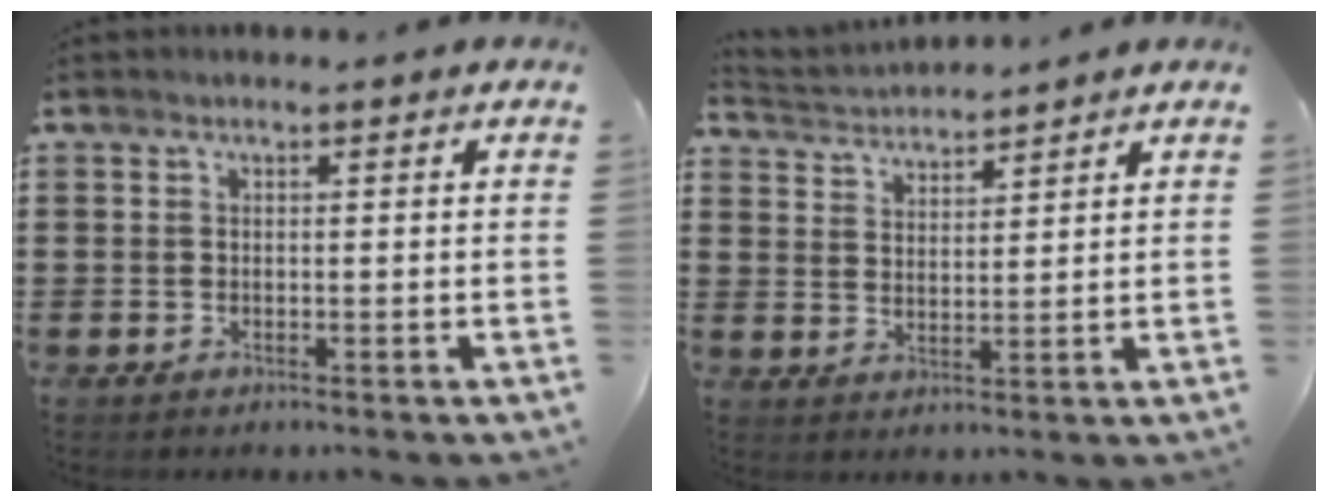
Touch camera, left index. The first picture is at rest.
{"total": 2.8, "force": [2.8, 0.1, -0.4], "torque": [-0.006, -0.012, 0.049]}